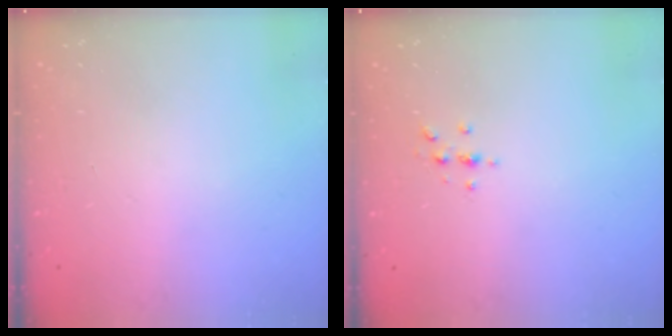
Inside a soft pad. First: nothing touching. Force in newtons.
{"total": 2.4, "press": 2.4, "slide": 0.3}